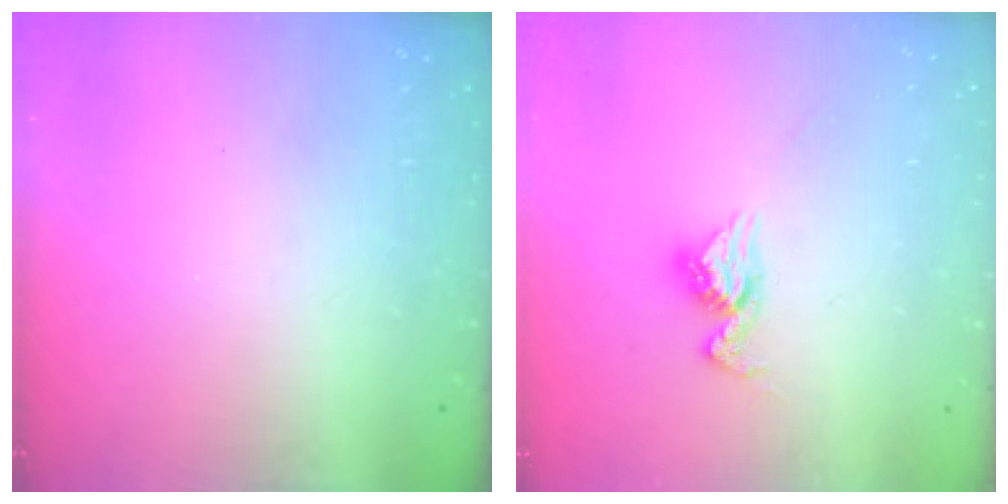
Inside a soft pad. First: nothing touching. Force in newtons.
{"total": 11.1, "press": 11.0, "slide": 0.9}